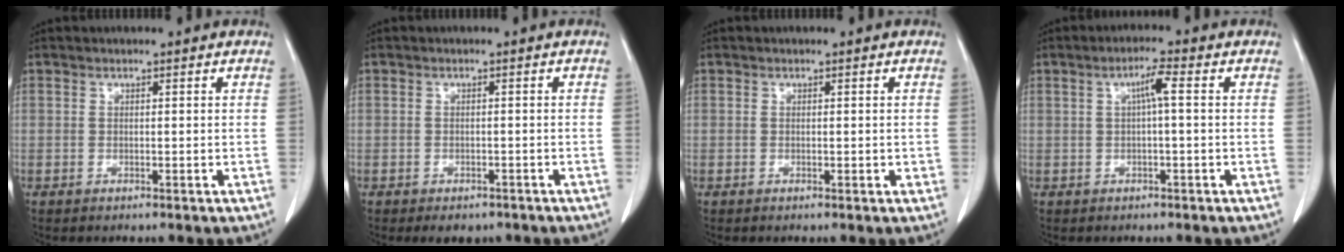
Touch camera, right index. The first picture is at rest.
{"total": 3.4, "force": [-2.5, 2.0, 1.0], "torque": [-0.004, 0.002, -0.028]}
{"total": 0.6, "force": [-0.1, 0.2, 0.6], "torque": [-0.009, -0.001, -0.001]}
{"total": 3.1, "force": [0.5, 0.2, 3.0], "torque": [-0.056, 0.008, 0.008]}